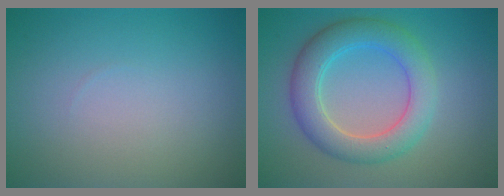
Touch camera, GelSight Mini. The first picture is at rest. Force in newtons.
{"total": 5.5, "press": 5.5, "slide": 0.1}